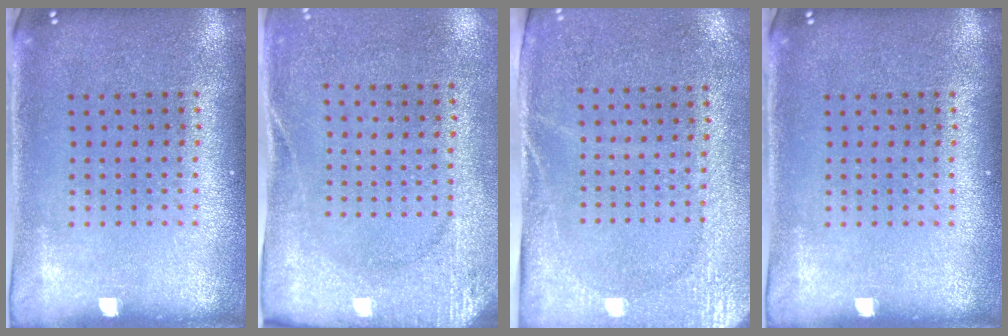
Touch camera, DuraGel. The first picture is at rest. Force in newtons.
{"total": 2.7, "press": 2.0, "slide": 1.7}
{"total": 2.7, "press": 2.3, "slide": 1.4}
{"total": 0.0}